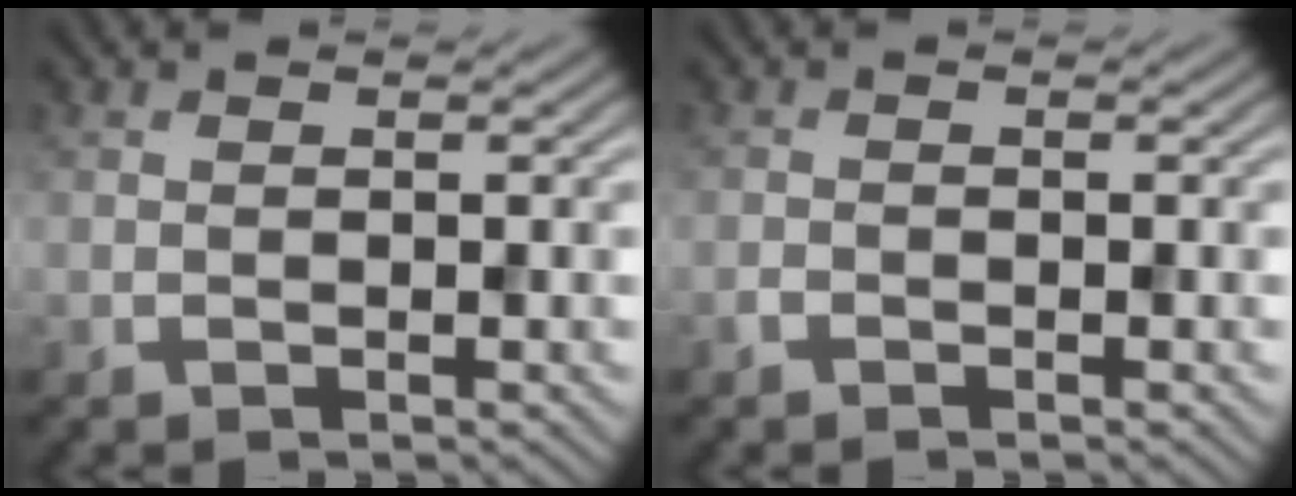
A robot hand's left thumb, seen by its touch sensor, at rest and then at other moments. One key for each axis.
{"total": 0.7, "fx": -0.6, "fy": 0.3, "fz": 0.2, "tx": -0.005, "ty": 0.000, "tz": -0.012}